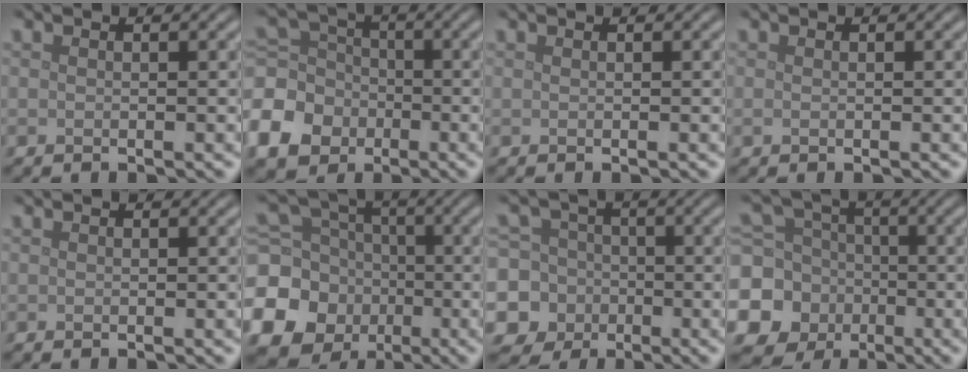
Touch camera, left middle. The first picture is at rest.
{"total": 8.2, "force": [-3.2, 6.7, 3.5], "torque": [-0.105, -0.007, -0.081]}
{"total": 0.0}
{"total": 0.0}
{"total": 0.0}
{"total": 15.5, "force": [-4.8, 13.9, 4.8], "torque": [-0.153, -0.047, -0.105]}
{"total": 11.0, "force": [-3.0, 10.3, 2.4], "torque": [-0.084, -0.008, -0.071]}
{"total": 12.5, "force": [-3.5, 11.5, 3.5], "torque": [-0.121, -0.038, -0.084]}